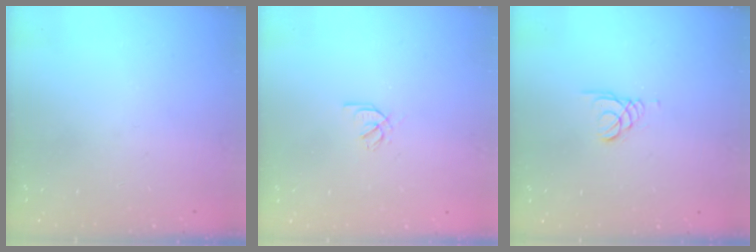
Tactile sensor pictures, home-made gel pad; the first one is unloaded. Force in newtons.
{"total": 2.2, "press": 2.1, "slide": 0.6}
{"total": 1.0, "press": 1.0, "slide": 0.1}